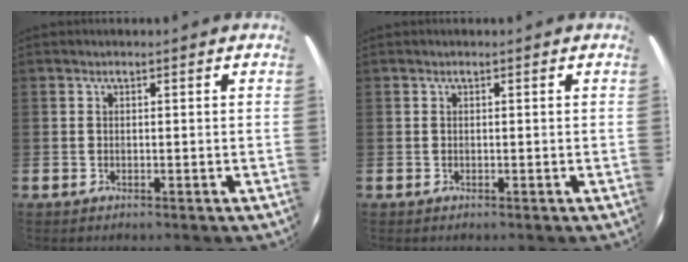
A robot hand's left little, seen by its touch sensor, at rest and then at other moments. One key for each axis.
{"total": 0.0}